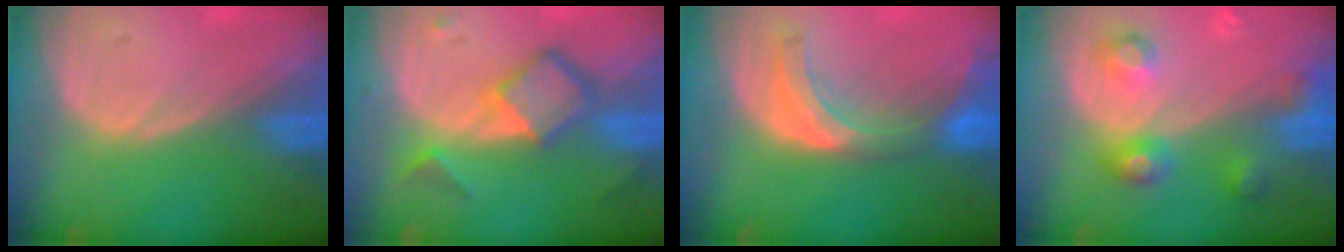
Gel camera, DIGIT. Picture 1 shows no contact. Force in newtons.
{"total": 6.9, "press": 6.0, "slide": 3.5}
{"total": 7.3, "press": 6.8, "slide": 2.9}
{"total": 5.7, "press": 5.7, "slide": 0.2}